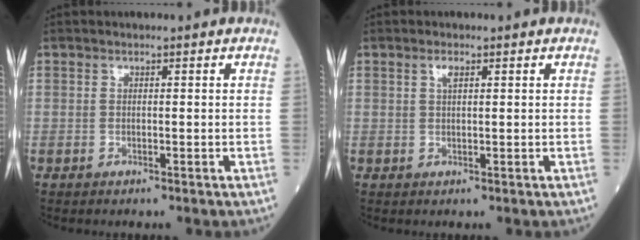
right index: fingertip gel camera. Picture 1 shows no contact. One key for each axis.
{"total": 1.3, "fx": 0.7, "fy": 0.3, "fz": 1.1, "tx": -0.022, "ty": 0.002, "tz": 0.012}